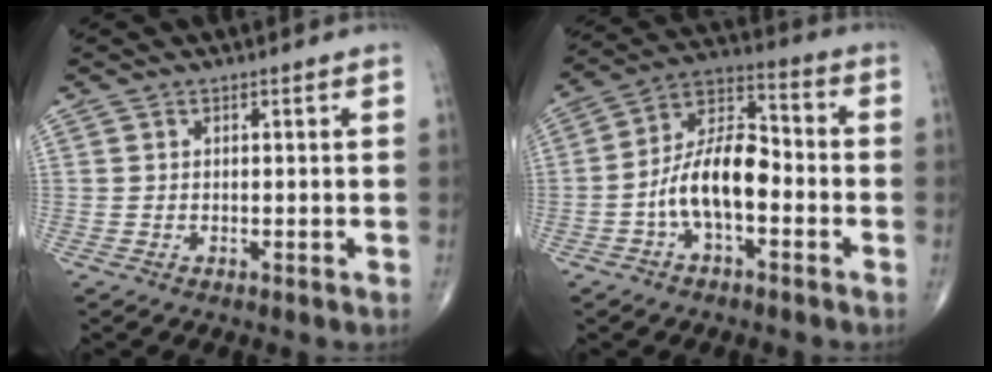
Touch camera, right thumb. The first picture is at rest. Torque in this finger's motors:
{"motor_torque": [1.63, 1.99, 0.94, -0.87, 0.46]}